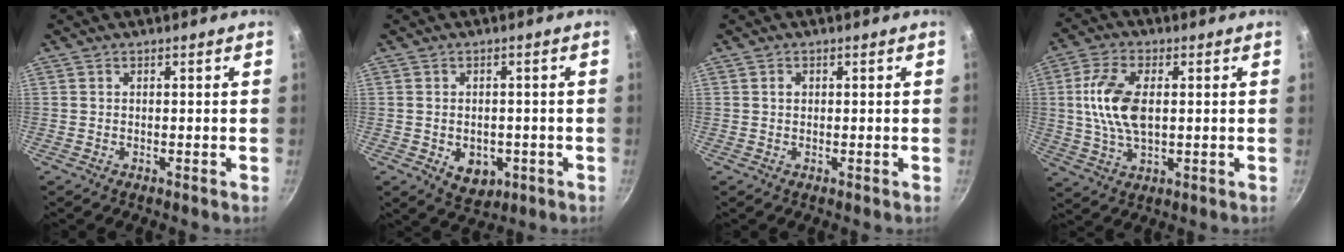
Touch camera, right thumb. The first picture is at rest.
{"total": 6.5, "force": [-1.9, 4.8, 4.0], "torque": [-0.037, 0.002, -0.015]}
{"total": 1.0, "force": [0.2, 0.9, 0.6], "torque": [-0.008, 0.005, 0.004]}
{"total": 11.1, "force": [1.2, 5.8, 9.4], "torque": [-0.181, 0.007, 0.021]}